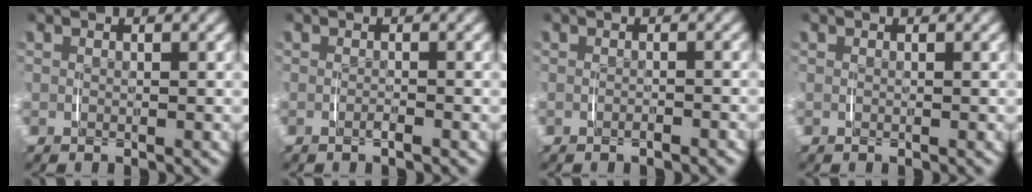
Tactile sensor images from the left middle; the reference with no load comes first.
{"total": 0.5, "force": [-0.3, 0.0, 0.4], "torque": [-0.009, 0.000, -0.009]}
{"total": 0.6, "force": [-0.5, 0.1, 0.3], "torque": [-0.005, 0.001, -0.011]}
{"total": 0.0}